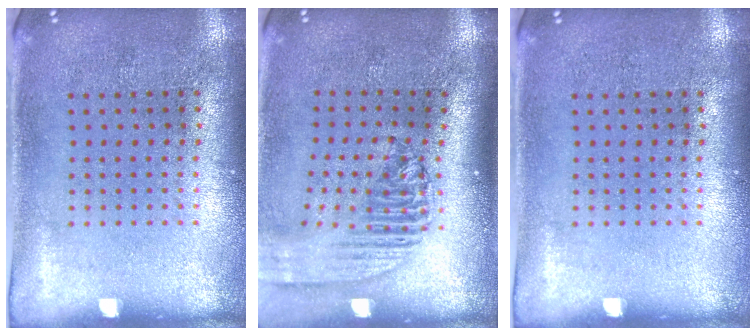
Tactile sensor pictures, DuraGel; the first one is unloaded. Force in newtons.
{"total": 2.3, "press": 1.7, "slide": 1.5}
{"total": 0.0}